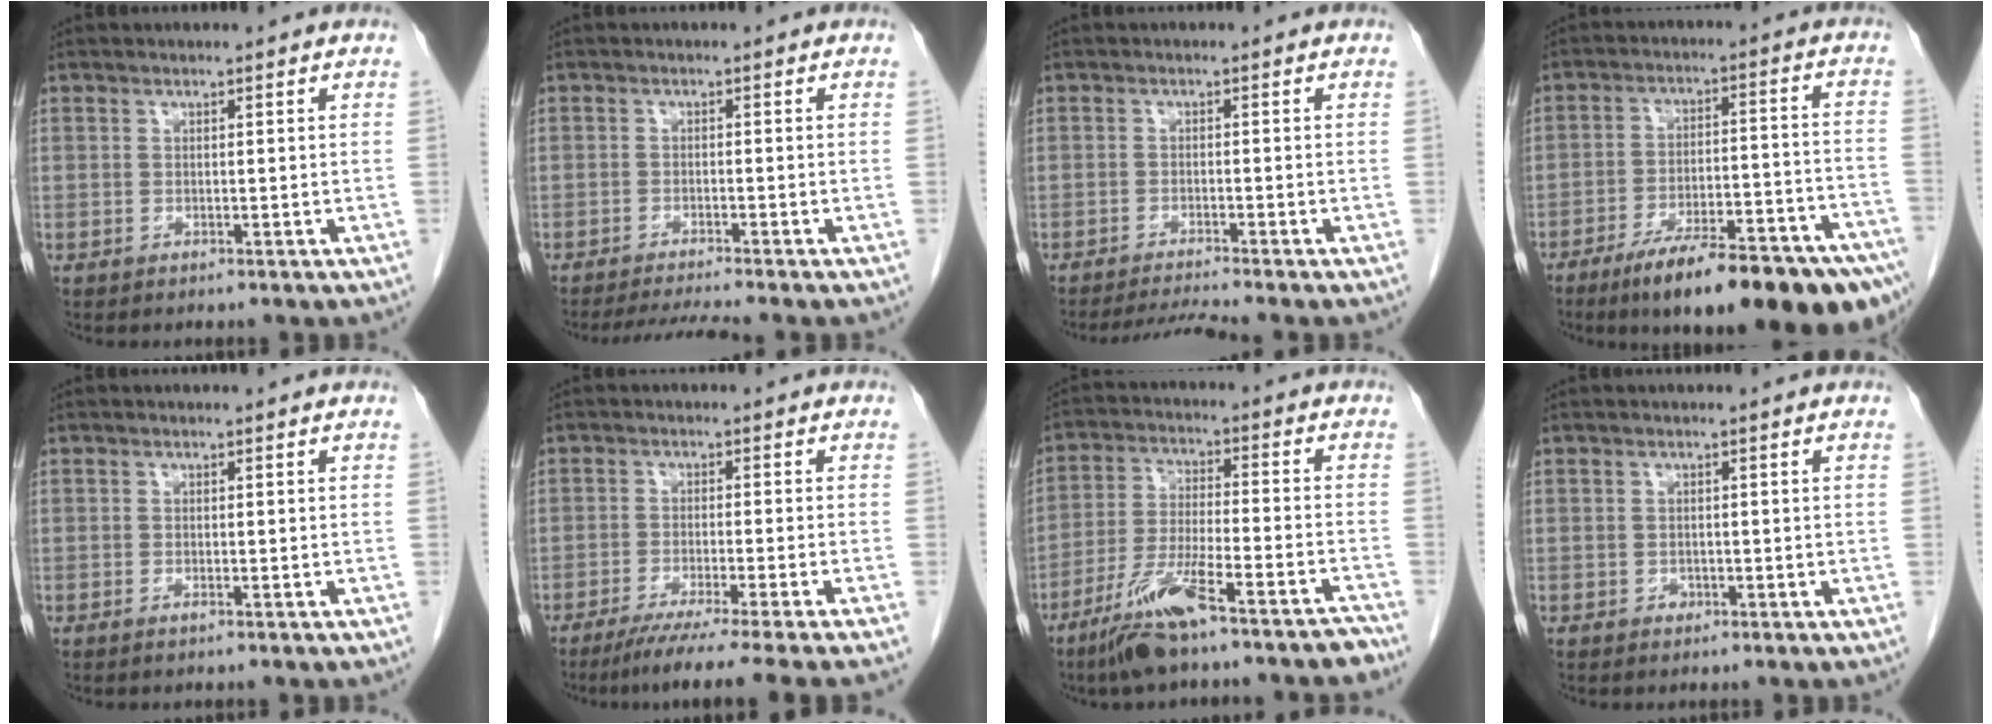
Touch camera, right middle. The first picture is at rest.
{"total": 4.3, "force": [-3.8, -1.4, 1.4], "torque": [-0.028, -0.019, -0.065]}
{"total": 3.6, "force": [-3.1, -1.8, 0.4], "torque": [-0.019, -0.019, -0.055]}
{"total": 22.4, "force": [-15.6, 3.7, 15.7], "torque": [-0.159, 0.010, -0.229]}
{"total": 0.5, "force": [-0.4, 0.1, 0.3], "torque": [-0.011, 0.000, -0.007]}
{"total": 12.0, "force": [-9.8, -2.3, 6.5], "torque": [-0.069, -0.040, -0.146]}
{"total": 13.0, "force": [-9.9, 1.5, 8.4], "torque": [-0.147, -0.006, -0.168]}
{"total": 0.8, "force": [-0.5, 0.6, 0.3], "torque": [-0.004, 0.003, -0.008]}